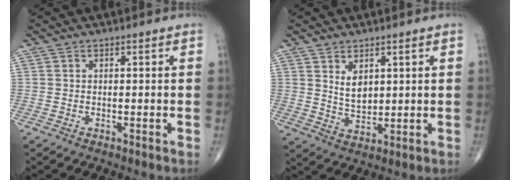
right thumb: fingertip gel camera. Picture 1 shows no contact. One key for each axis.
{"total": 4.8, "fx": 1.8, "fy": 2.8, "fz": 3.4, "tx": -0.047, "ty": -0.021, "tz": 0.042}